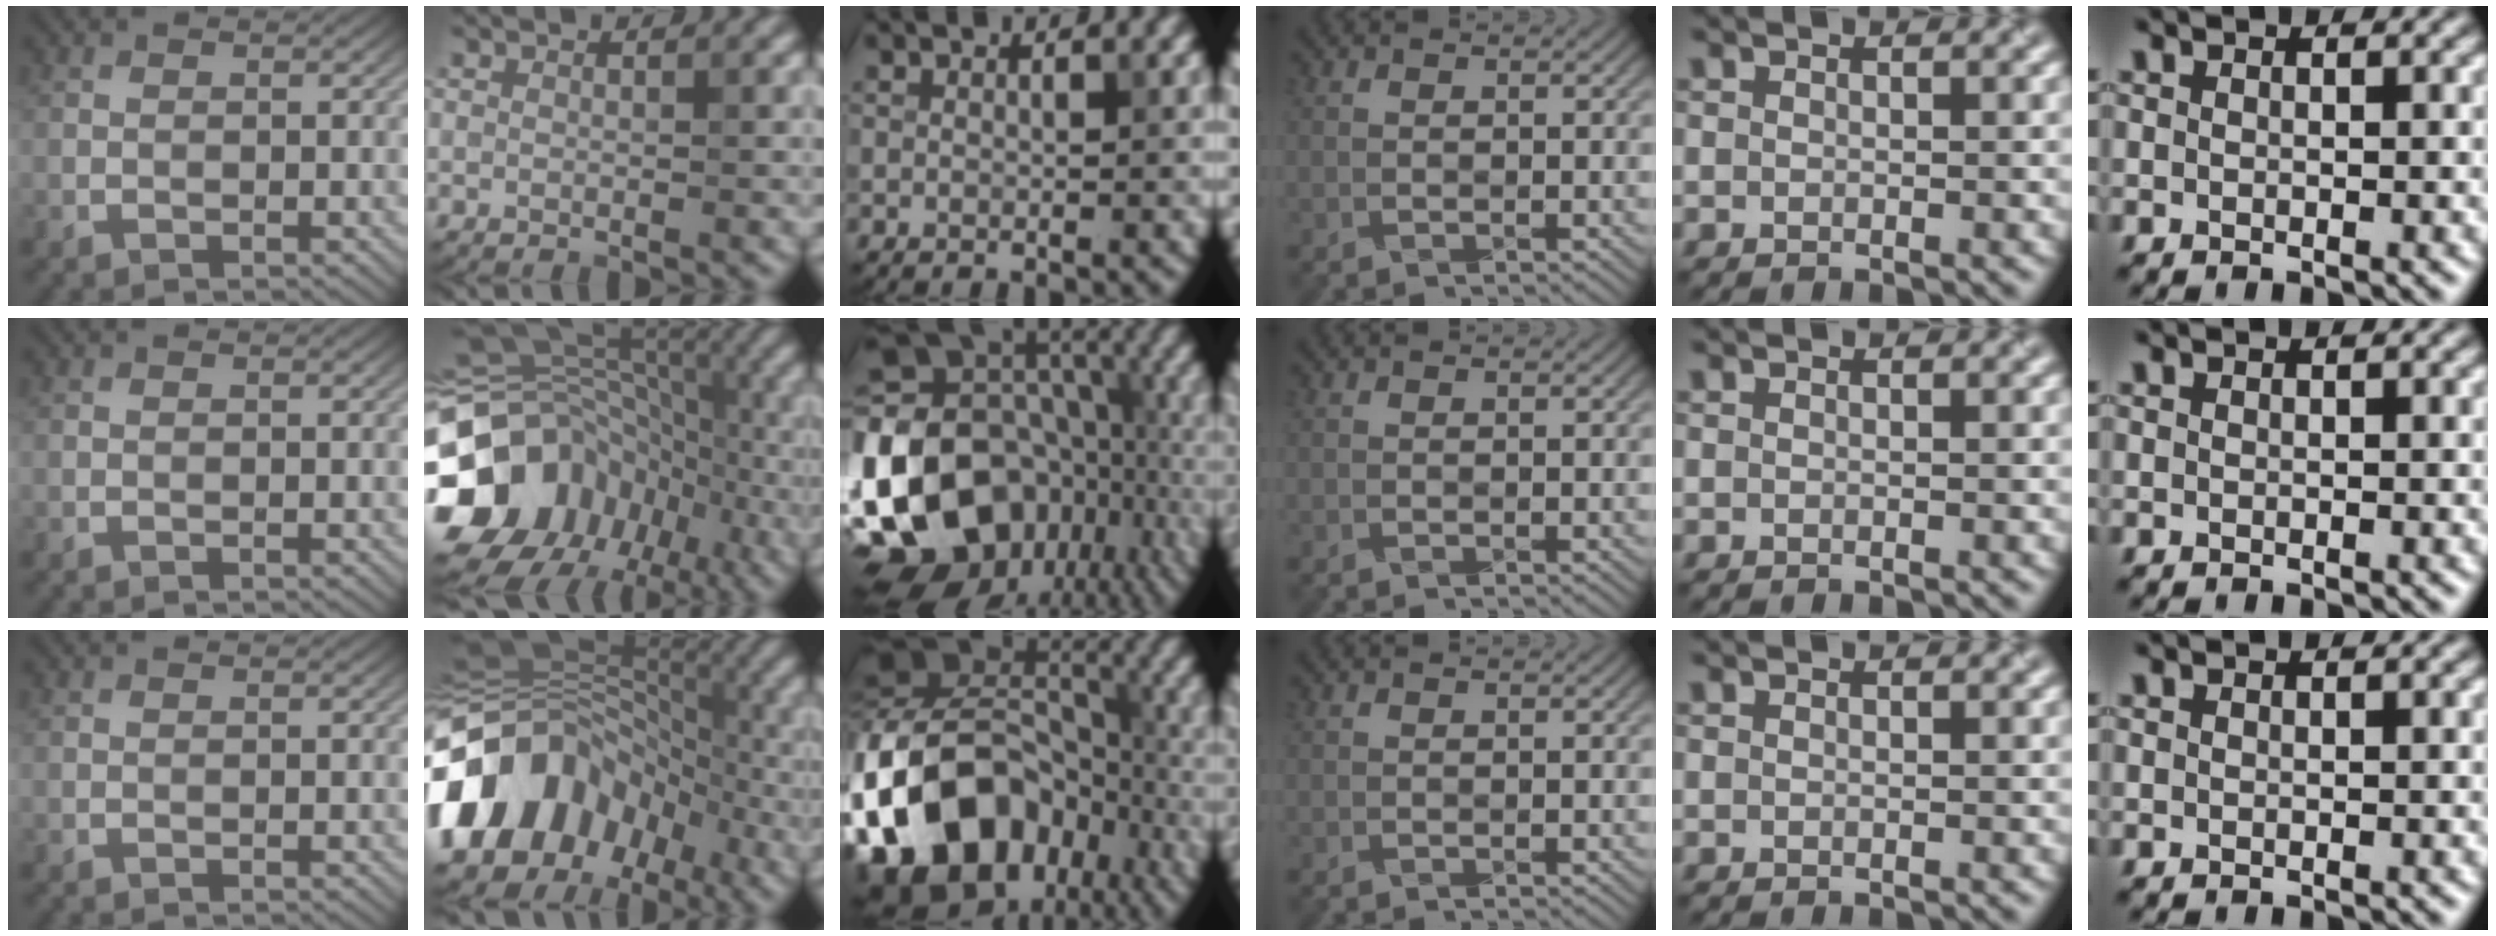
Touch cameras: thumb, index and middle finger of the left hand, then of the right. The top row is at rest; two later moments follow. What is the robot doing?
{"motion": "fold", "object": "canvas paper"}